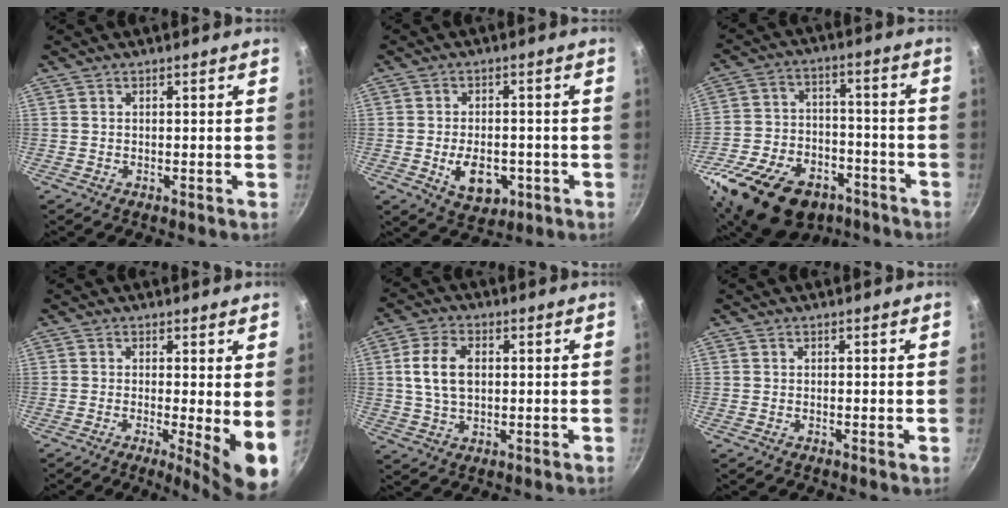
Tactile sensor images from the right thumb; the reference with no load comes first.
{"total": 8.3, "force": [-2.3, 5.4, 5.9], "torque": [-0.071, 0.002, -0.026]}
{"total": 23.9, "force": [-14.4, 14.5, 12.4], "torque": [-0.204, 0.061, -0.229]}
{"total": 7.8, "force": [-0.9, 1.2, 7.7], "torque": [-0.103, -0.017, -0.011]}
{"total": 8.3, "force": [1.1, 5.3, 6.3], "torque": [-0.114, 0.010, 0.017]}
{"total": 0.0}